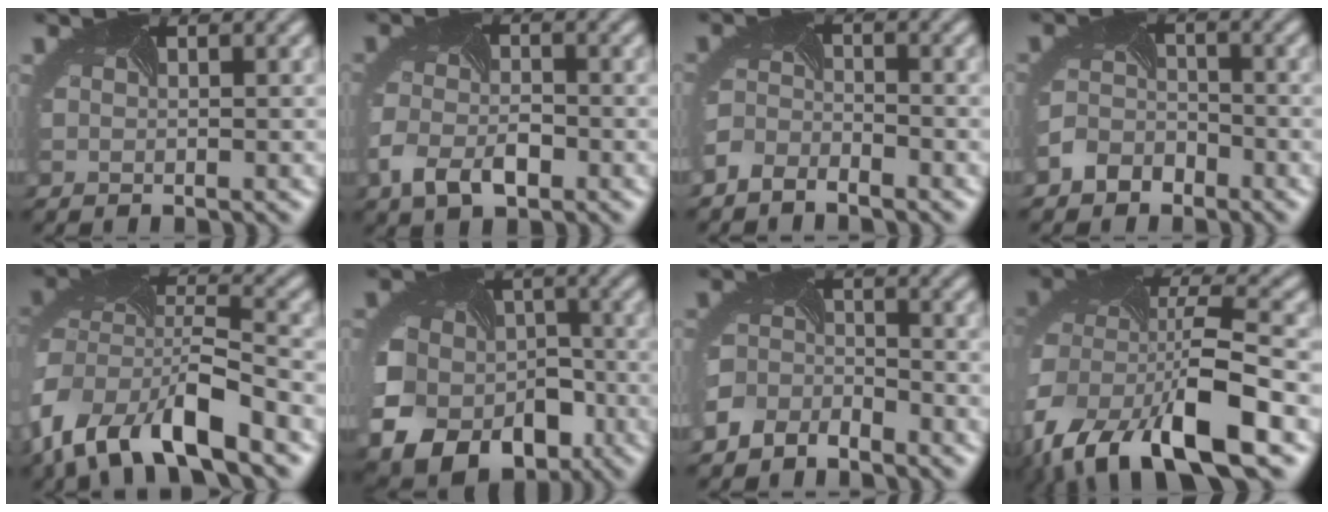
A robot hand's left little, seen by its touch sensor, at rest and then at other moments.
{"total": 4.0, "force": [-2.1, 2.2, 2.7], "torque": [-0.063, -0.016, -0.042]}
{"total": 2.9, "force": [-2.7, 1.0, 0.5], "torque": [-0.019, -0.006, -0.060]}
{"total": 3.2, "force": [-2.4, 1.9, 0.5], "torque": [-0.014, -0.003, -0.053]}
{"total": 11.6, "force": [-7.0, 4.8, 7.9], "torque": [-0.159, -0.024, -0.128]}
{"total": 15.4, "force": [-6.9, 11.9, 6.7], "torque": [-0.135, -0.060, -0.116]}
{"total": 3.9, "force": [-3.2, 2.0, 1.0], "torque": [-0.021, -0.010, -0.074]}
{"total": 14.6, "force": [-7.4, 7.1, 10.4], "torque": [-0.222, -0.033, -0.120]}